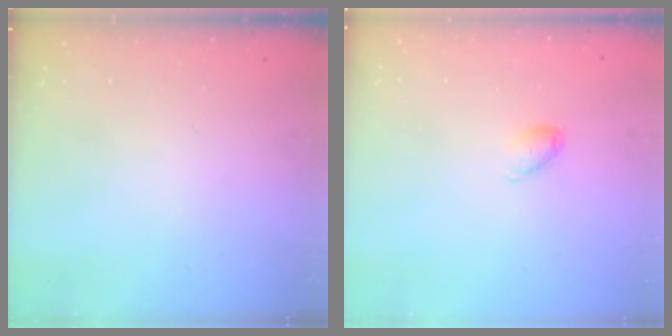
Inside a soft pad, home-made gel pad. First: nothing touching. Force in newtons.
{"total": 5.2, "press": 5.1, "slide": 1.1}